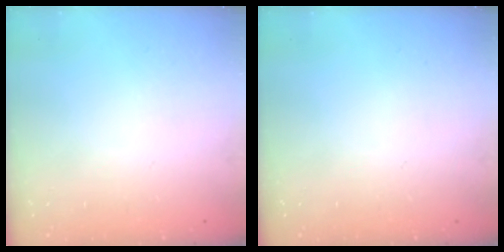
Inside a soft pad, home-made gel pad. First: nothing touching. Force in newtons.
{"total": 0.0}